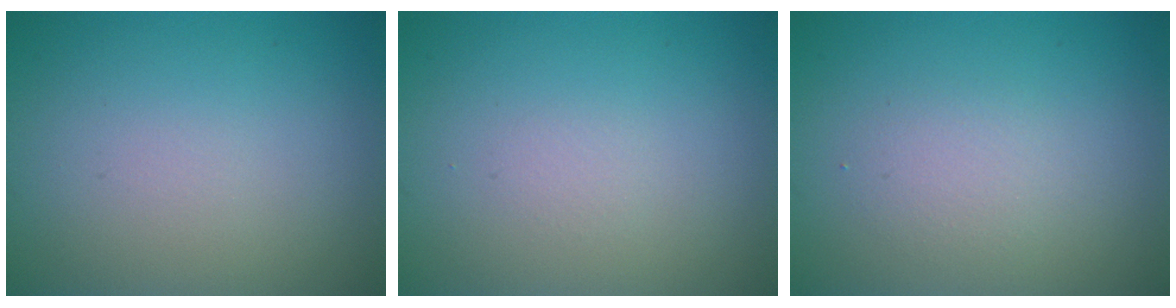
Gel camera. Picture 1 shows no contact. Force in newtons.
{"total": 0.5, "press": 0.5, "slide": 0.1}
{"total": 1.6, "press": 1.6, "slide": 0.1}